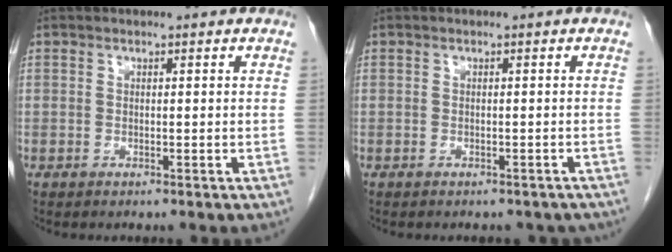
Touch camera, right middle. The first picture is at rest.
{"total": 4.8, "force": [-4.1, 2.2, 1.3], "torque": [-0.012, 0.004, -0.039]}